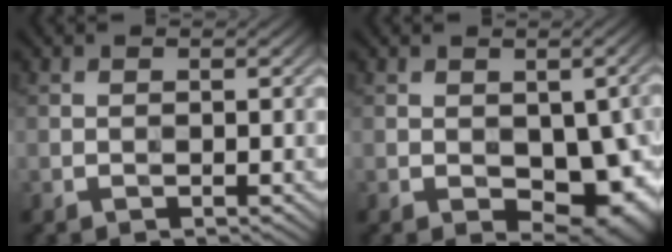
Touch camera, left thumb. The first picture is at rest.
{"total": 10.6, "force": [-2.5, 6.0, 8.3], "torque": [-0.110, -0.029, -0.028]}